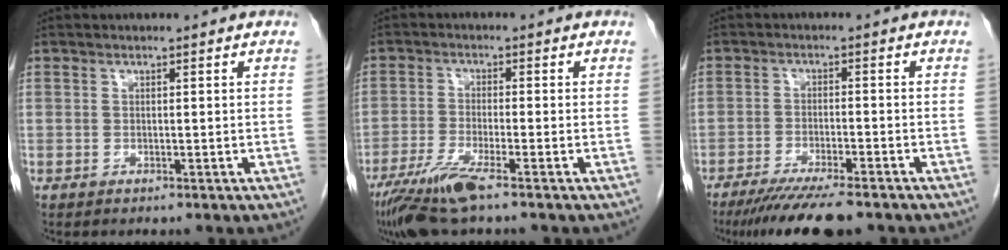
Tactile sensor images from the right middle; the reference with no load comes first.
{"total": 7.3, "force": [-4.9, 0.2, 5.4], "torque": [-0.110, -0.022, -0.095]}
{"total": 10.4, "force": [-8.4, 1.0, 6.1], "torque": [-0.094, -0.024, -0.131]}